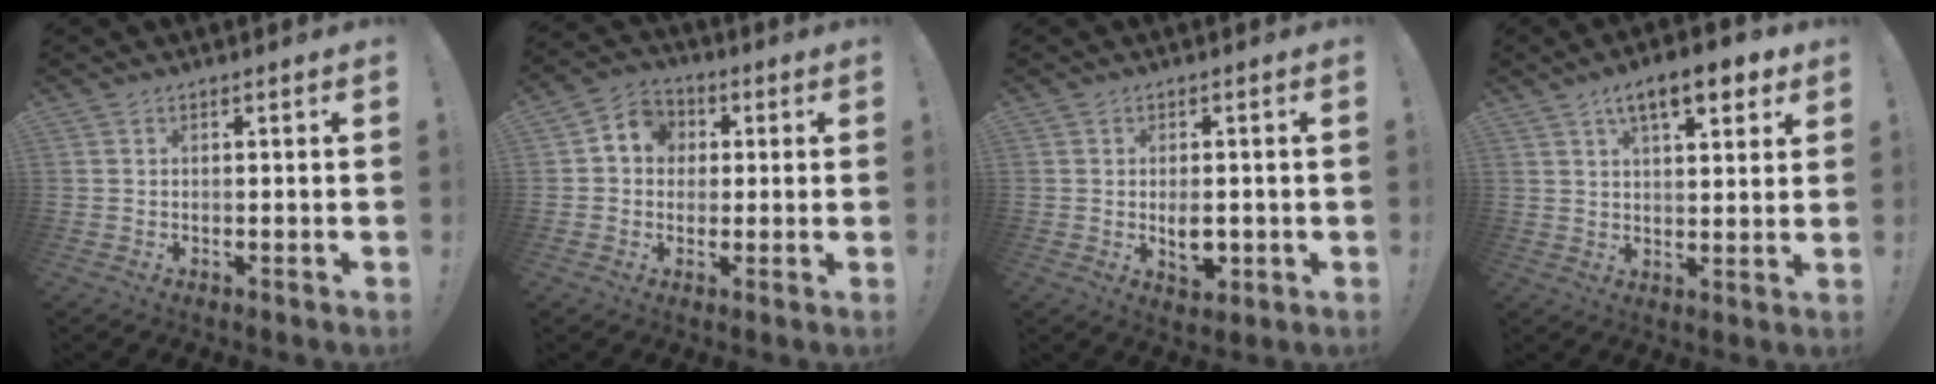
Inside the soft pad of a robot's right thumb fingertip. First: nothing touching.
{"total": 7.2, "force": [0.5, 6.6, 2.8], "torque": [-0.031, 0.004, 0.012]}
{"total": 5.4, "force": [-0.8, 3.2, 4.3], "torque": [-0.046, 0.004, -0.011]}
{"total": 10.5, "force": [5.8, 3.7, 7.9], "torque": [-0.111, -0.023, 0.095]}